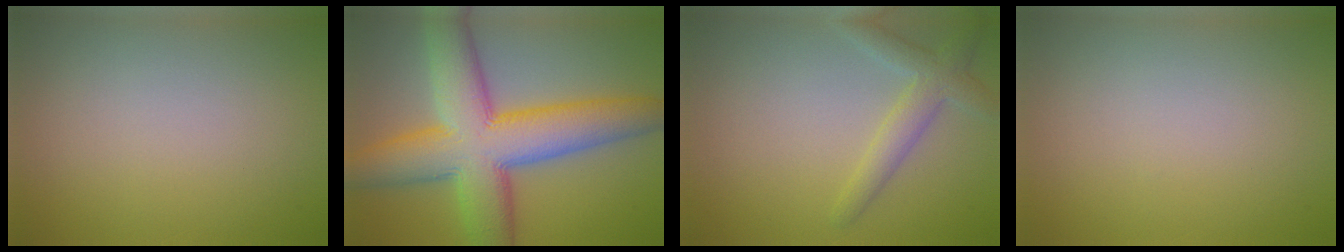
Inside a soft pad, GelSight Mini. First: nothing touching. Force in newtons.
{"total": 12.3, "press": 12.3, "slide": 0.5}
{"total": 3.0, "press": 3.0, "slide": 0.1}
{"total": 0.0}